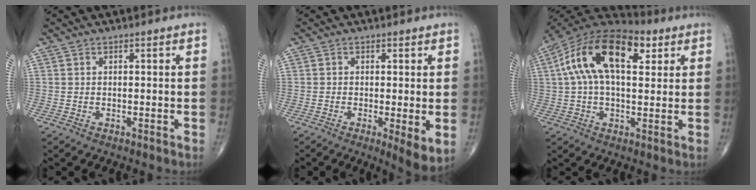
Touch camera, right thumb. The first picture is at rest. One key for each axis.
{"total": 5.0, "fx": -0.8, "fy": 1.2, "fz": 4.8, "tx": -0.080, "ty": -0.018, "tz": -0.016}
{"total": 18.8, "fx": 5.7, "fy": 9.7, "fz": 15.0, "tx": -0.269, "ty": 0.029, "tz": 0.087}